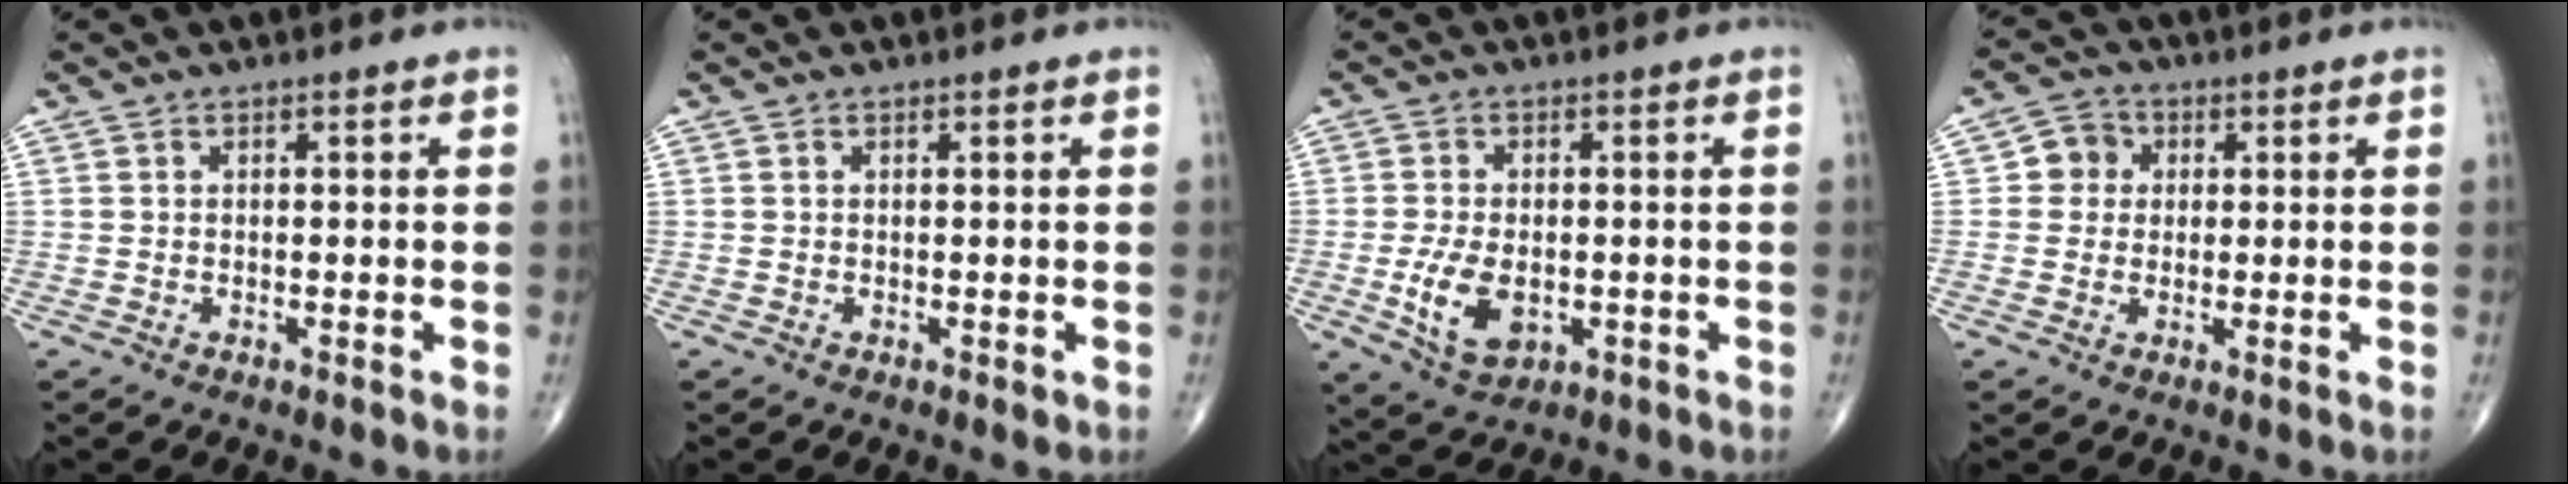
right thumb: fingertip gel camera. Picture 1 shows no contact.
{"total": 0.7, "force": [-0.1, 0.3, 0.6], "torque": [-0.005, -0.001, 0.001]}
{"total": 8.4, "force": [-1.9, 5.0, 6.4], "torque": [-0.111, -0.004, -0.023]}
{"total": 4.8, "force": [0.7, 4.5, 1.5], "torque": [0.002, 0.007, 0.002]}